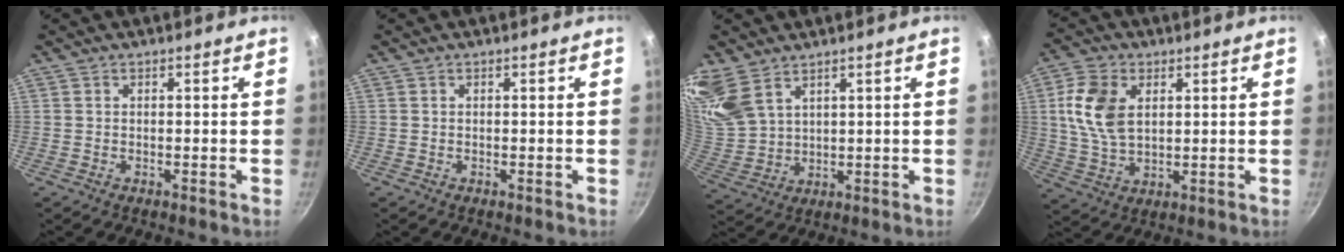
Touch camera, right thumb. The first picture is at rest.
{"total": 0.0}
{"total": 11.0, "force": [7.7, 5.8, 5.1], "torque": [-0.104, -0.024, 0.175]}
{"total": 10.9, "force": [2.8, 7.0, 8.0], "torque": [-0.144, -0.008, 0.055]}